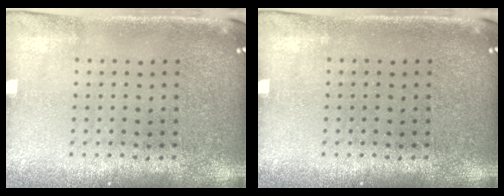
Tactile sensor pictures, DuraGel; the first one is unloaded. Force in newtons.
{"total": 0.0}